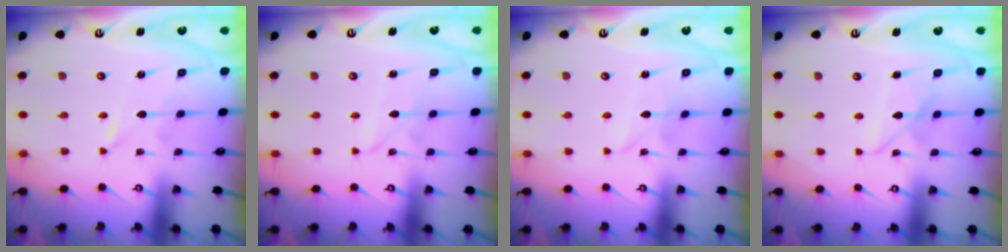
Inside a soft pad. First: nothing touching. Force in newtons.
{"total": 2.3, "press": 2.3, "slide": 0.2}
{"total": 2.7, "press": 2.7, "slide": 0.3}
{"total": 7.3, "press": 7.3, "slide": 0.5}